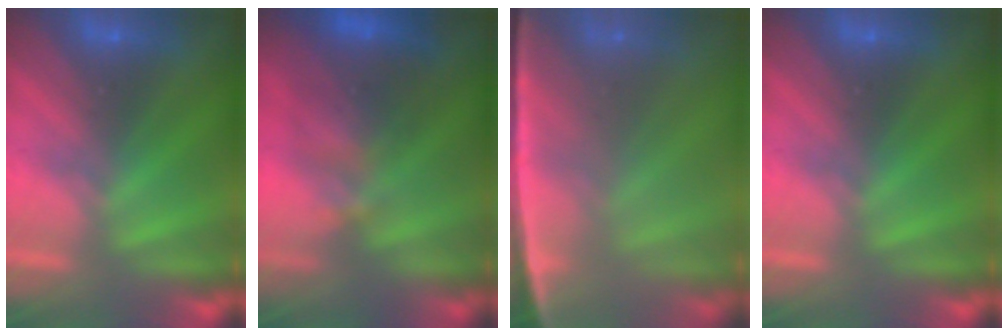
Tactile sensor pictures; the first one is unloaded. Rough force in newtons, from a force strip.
{"total": 3.8}
{"total": 7.6}
{"total": 0.0}